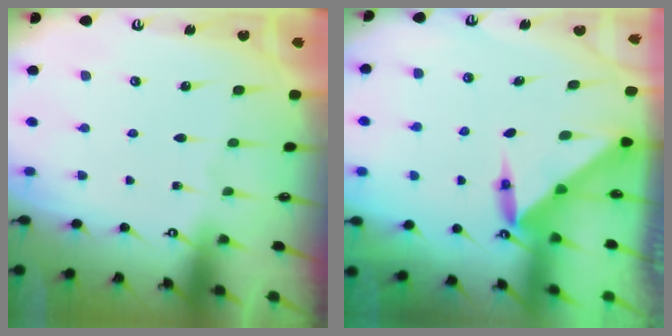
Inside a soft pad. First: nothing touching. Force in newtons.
{"total": 3.9, "press": 3.9, "slide": 0.5}